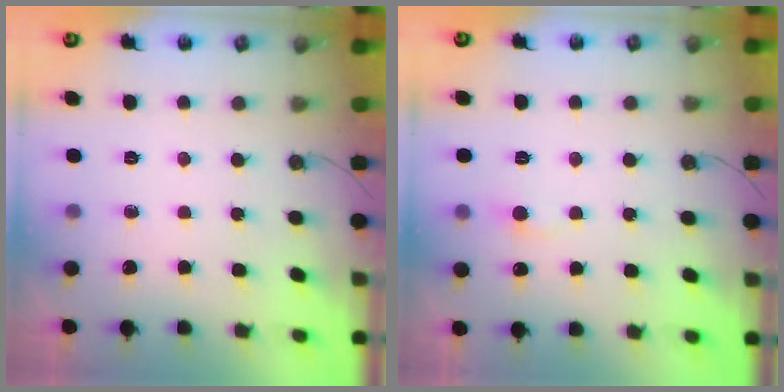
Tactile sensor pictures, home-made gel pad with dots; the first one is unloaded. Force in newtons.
{"total": 1.3, "press": 1.2, "slide": 0.4}